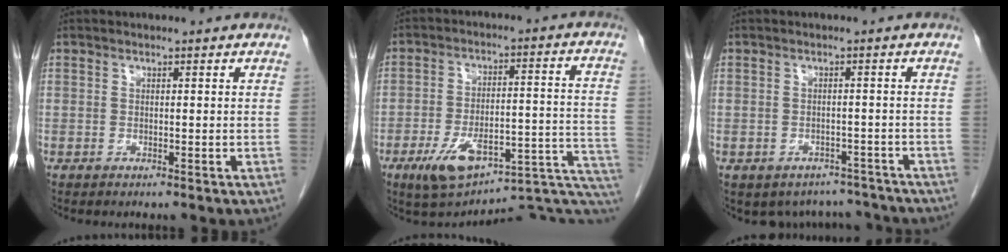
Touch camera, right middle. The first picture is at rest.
{"total": 20.0, "force": [-12.0, 5.8, 14.9], "torque": [-0.148, 0.061, -0.163]}
{"total": 7.7, "force": [-6.7, 3.7, 0.5], "torque": [0.002, 0.017, -0.076]}